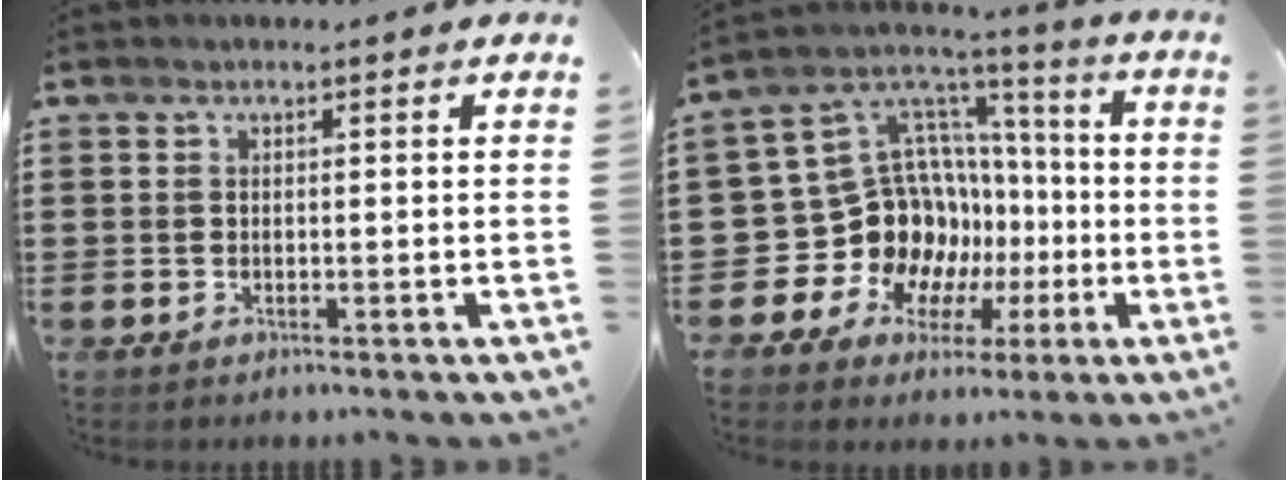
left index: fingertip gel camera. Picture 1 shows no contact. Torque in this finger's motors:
{"motor_torque": [1.18, 0.96, 0.32, 0.03]}